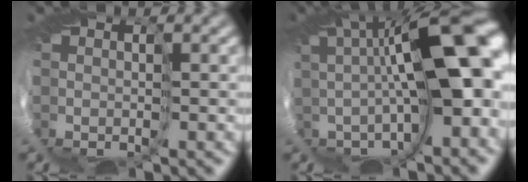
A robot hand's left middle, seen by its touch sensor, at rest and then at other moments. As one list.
[{"total": 10.8, "force": [0.8, 2.9, 10.4], "torque": [-0.150, 0.021, 0.009]}]